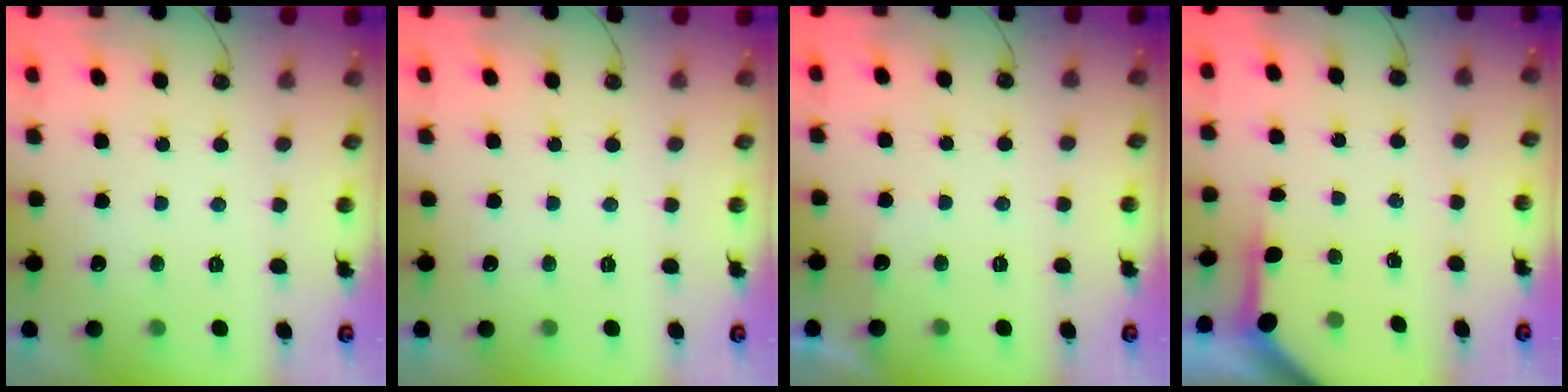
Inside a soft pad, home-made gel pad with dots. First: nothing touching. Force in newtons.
{"total": 0.0}
{"total": 2.1, "press": 2.1, "slide": 0.4}
{"total": 3.5, "press": 3.5, "slide": 0.4}